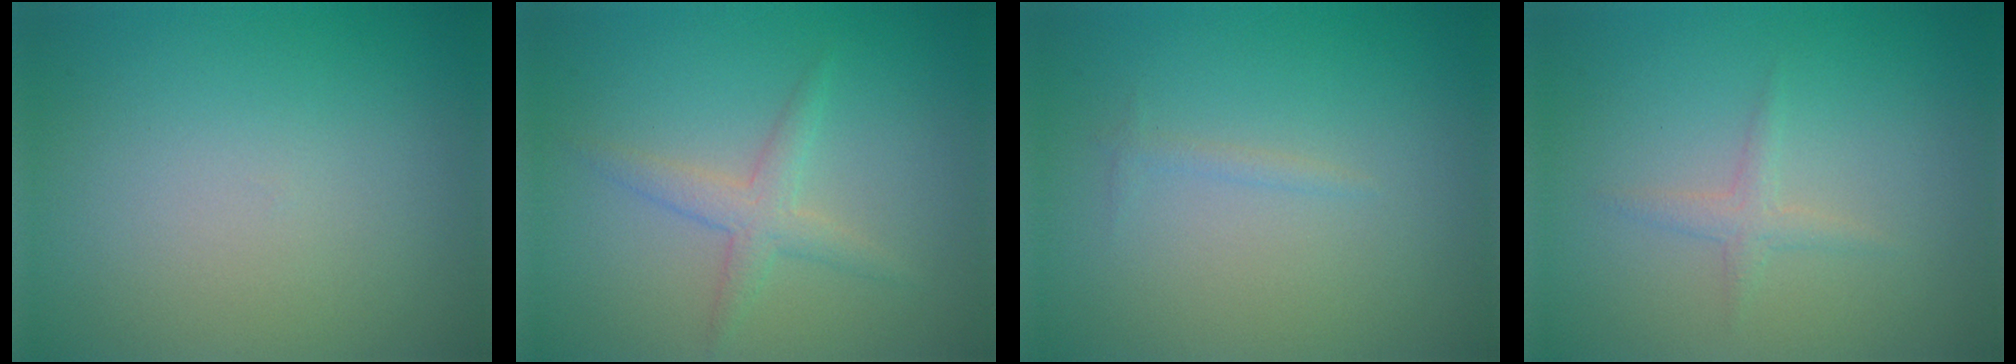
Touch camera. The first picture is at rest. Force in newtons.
{"total": 2.2, "press": 2.2, "slide": 0.0}
{"total": 0.6, "press": 0.6, "slide": 0.0}
{"total": 1.2, "press": 1.2, "slide": 0.0}